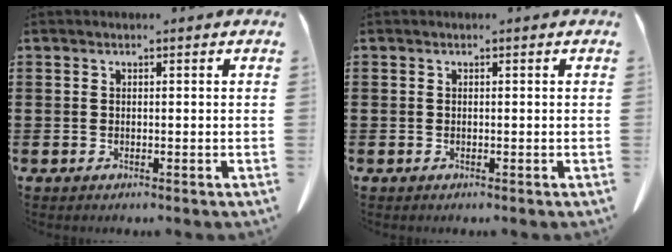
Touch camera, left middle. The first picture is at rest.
{"total": 0.0}